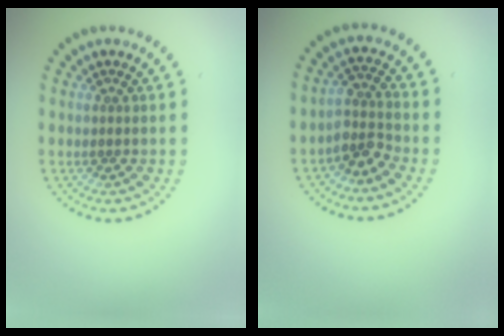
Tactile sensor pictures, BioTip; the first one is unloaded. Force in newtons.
{"total": 2.7, "press": 2.0, "slide": 1.8}